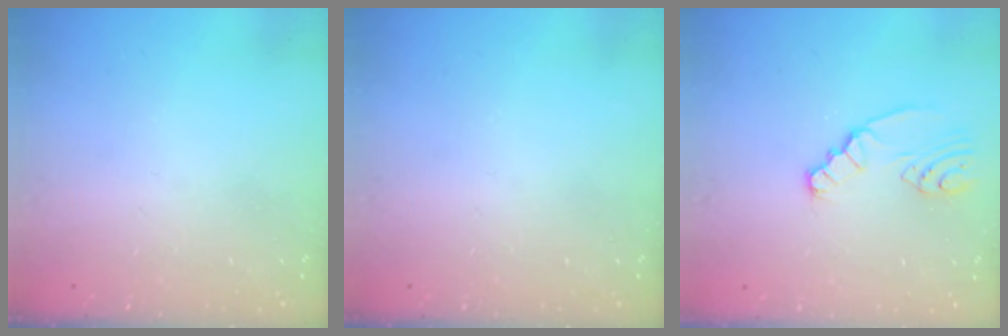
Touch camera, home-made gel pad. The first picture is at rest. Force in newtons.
{"total": 0.0}
{"total": 2.4, "press": 2.4, "slide": 0.3}